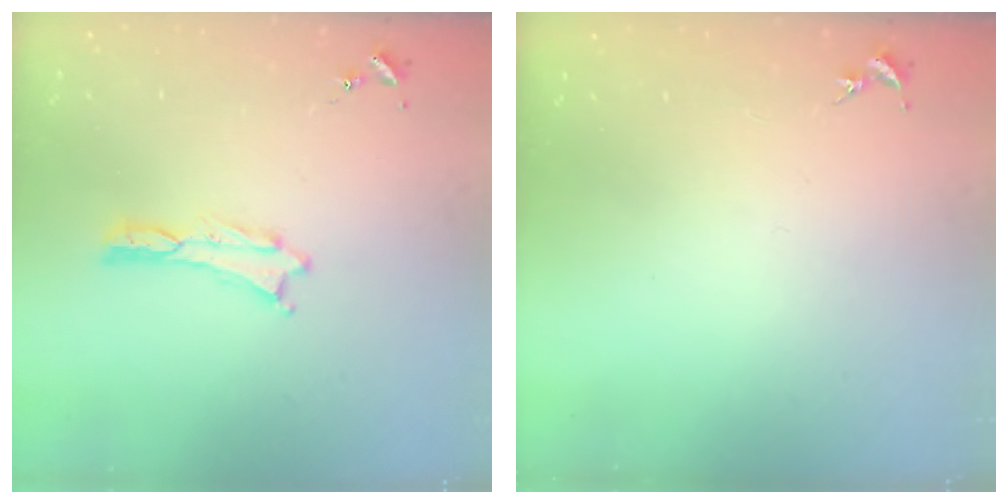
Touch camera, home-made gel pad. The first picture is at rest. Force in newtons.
{"total": 0.0}